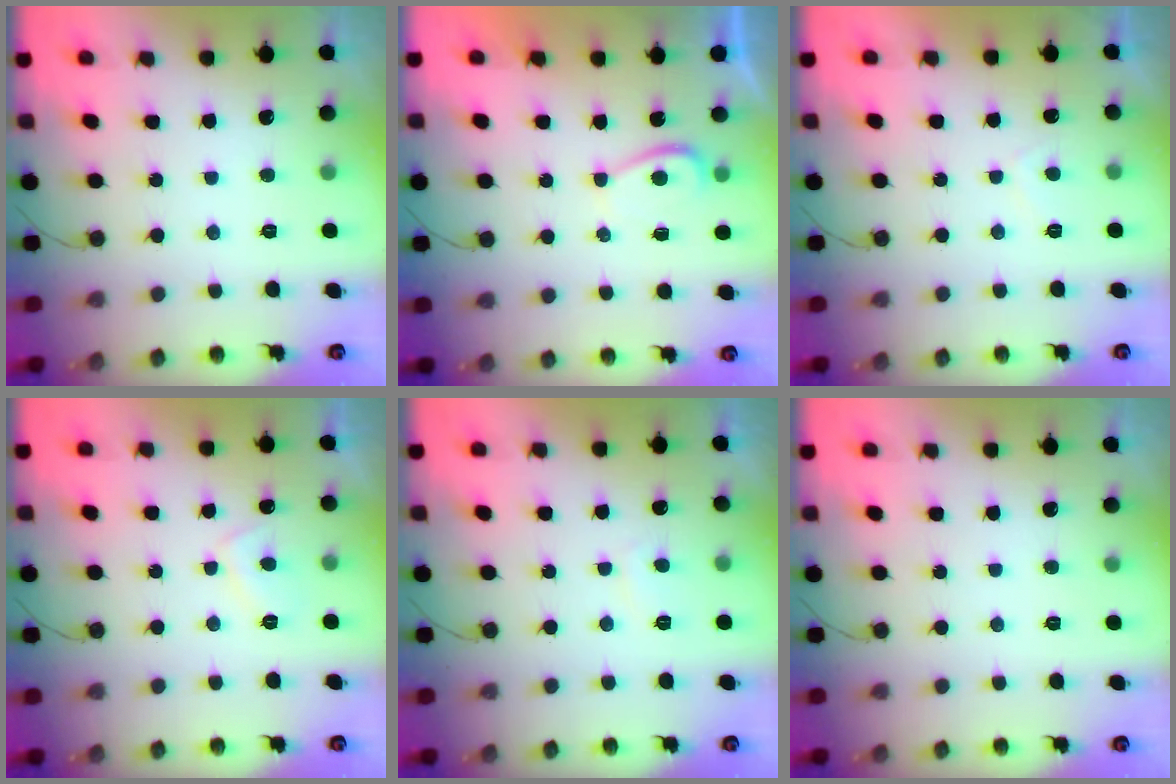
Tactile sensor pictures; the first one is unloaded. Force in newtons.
{"total": 1.4, "press": 1.3, "slide": 0.5}
{"total": 2.1, "press": 2.0, "slide": 0.7}
{"total": 3.1, "press": 3.0, "slide": 0.8}
{"total": 1.8, "press": 1.7, "slide": 0.6}
{"total": 0.0}